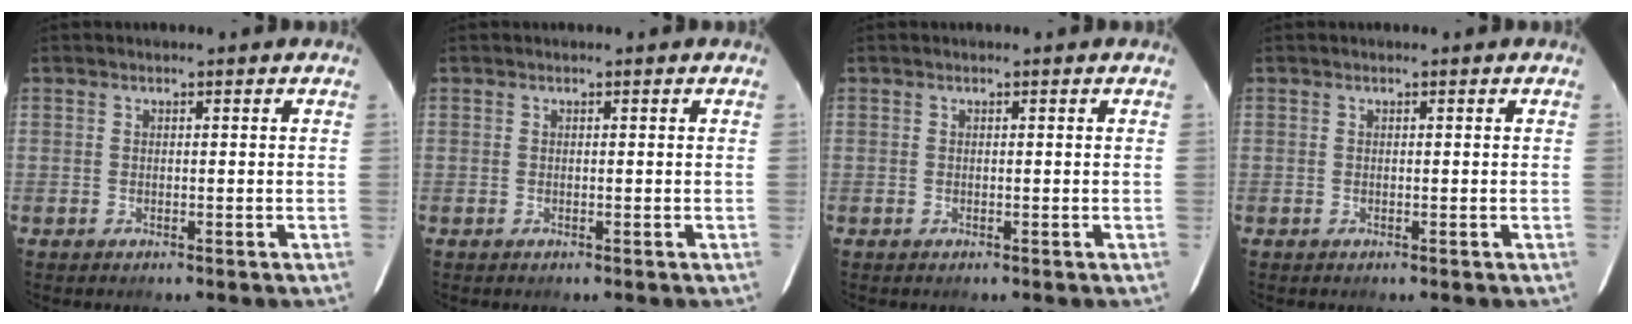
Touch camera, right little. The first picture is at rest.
{"total": 0.0}
{"total": 0.0}
{"total": 0.0}